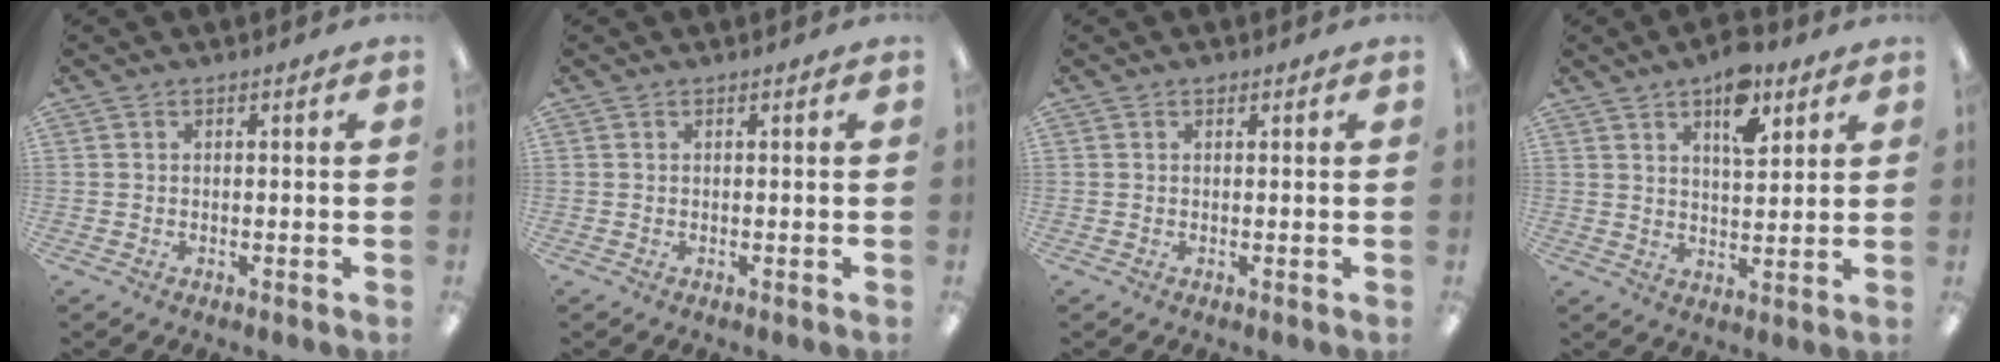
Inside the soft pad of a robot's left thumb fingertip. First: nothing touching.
{"total": 0.0}
{"total": 0.7, "force": [0.4, 0.4, 0.2], "torque": [0.003, 0.000, 0.006]}
{"total": 9.4, "force": [5.9, 4.4, 5.9], "torque": [-0.074, -0.027, 0.095]}